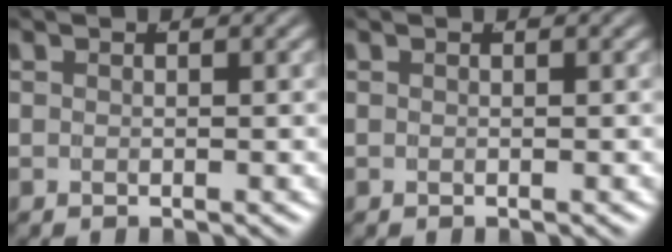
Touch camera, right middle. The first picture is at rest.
{"total": 0.0}